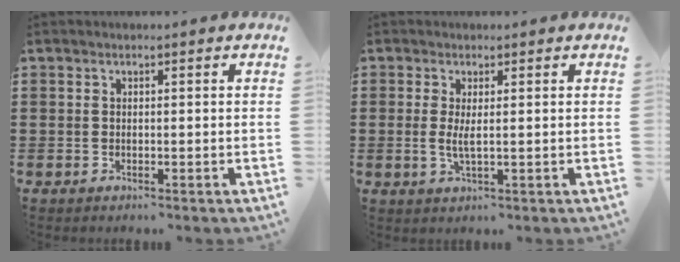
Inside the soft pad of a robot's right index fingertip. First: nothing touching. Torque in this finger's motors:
{"motor_torque": [-0.21, 0.24, 0.00, -0.01]}